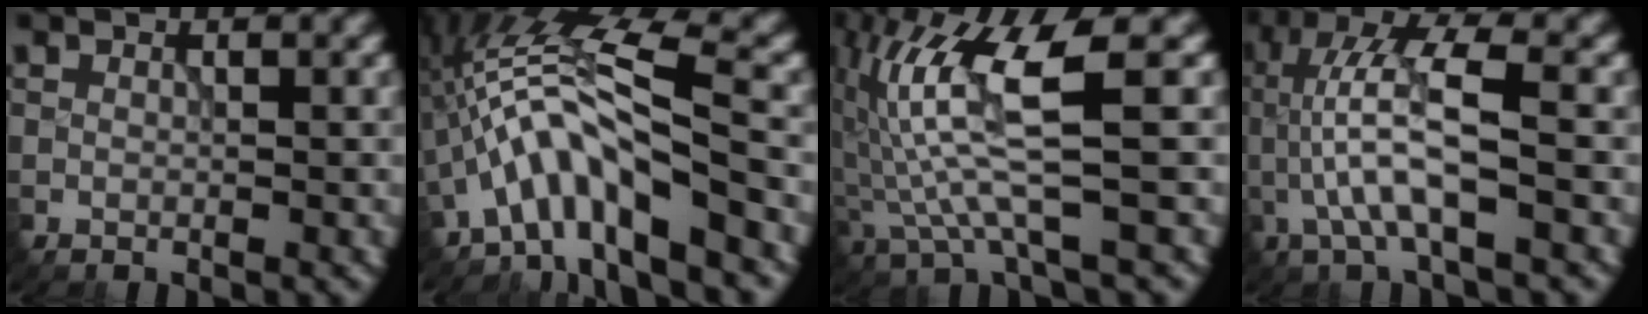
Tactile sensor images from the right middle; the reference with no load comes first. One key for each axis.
{"total": 7.2, "fx": -2.9, "fy": 1.7, "fz": 6.4, "tx": -0.113, "ty": 0.023, "tz": -0.061}
{"total": 7.1, "fx": 0.4, "fy": 1.1, "fz": 7.0, "tx": -0.159, "ty": 0.004, "tz": 0.015}
{"total": 7.0, "fx": -1.0, "fy": 2.0, "fz": 6.7, "tx": -0.139, "ty": 0.020, "tz": -0.024}